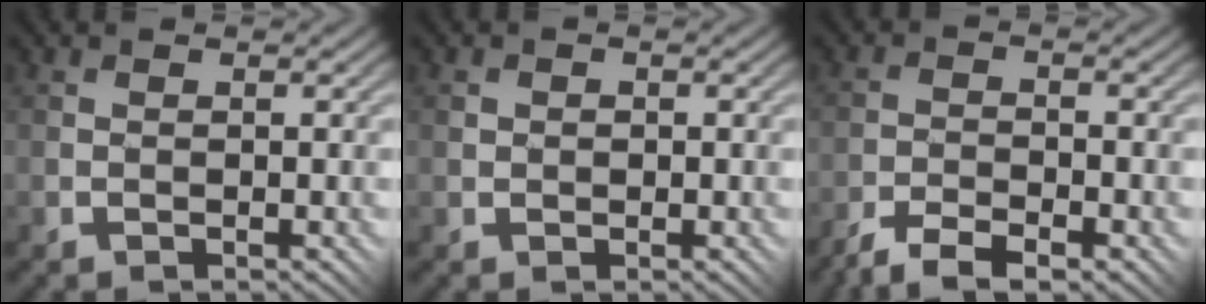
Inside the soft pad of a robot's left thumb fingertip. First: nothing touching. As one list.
[{"total": 1.1, "force": [0.2, 1.0, 0.3], "torque": [-0.010, 0.002, 0.005]}, {"total": 5.3, "force": [-4.2, 1.3, 3.0], "torque": [-0.051, 0.001, -0.079]}]